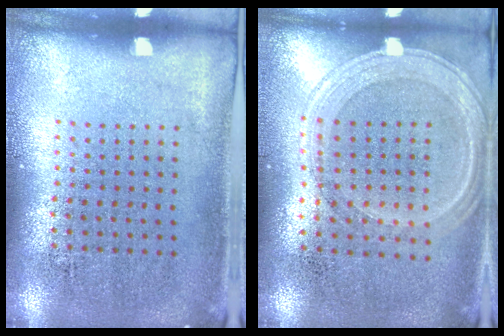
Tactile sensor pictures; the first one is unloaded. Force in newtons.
{"total": 1.2, "press": 1.2, "slide": 0.3}